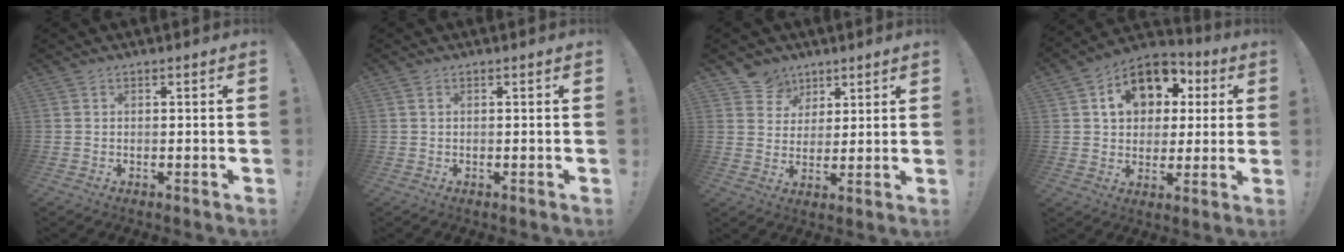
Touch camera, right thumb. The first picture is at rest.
{"total": 0.6, "force": [0.4, 0.0, 0.5], "torque": [-0.010, 0.001, 0.007]}
{"total": 8.1, "force": [5.0, 6.3, 0.5], "torque": [-0.004, -0.038, 0.100]}
{"total": 14.9, "force": [5.3, 11.3, 8.1], "torque": [-0.120, -0.010, 0.102]}